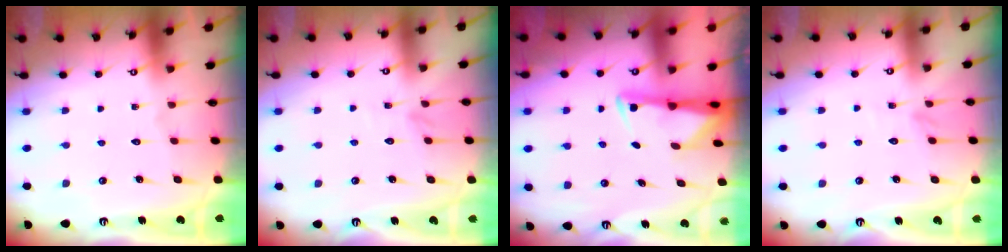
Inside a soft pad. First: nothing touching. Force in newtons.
{"total": 2.9, "press": 2.9, "slide": 0.3}
{"total": 3.0, "press": 2.9, "slide": 0.6}
{"total": 2.9, "press": 2.9, "slide": 0.3}